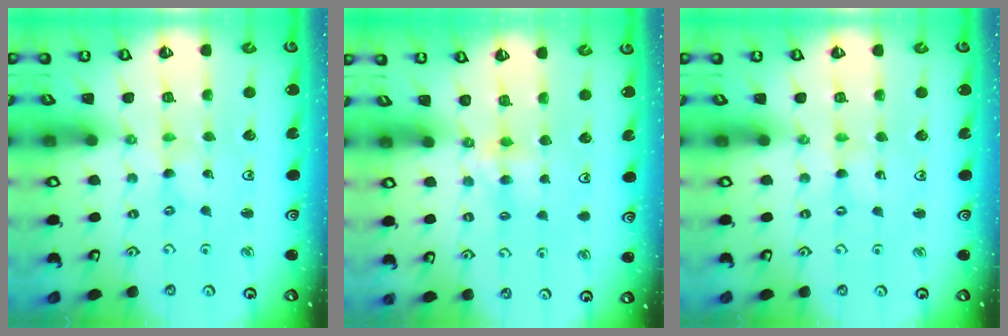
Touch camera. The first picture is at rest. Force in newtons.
{"total": 4.8, "press": 4.8, "slide": 0.6}
{"total": 0.0}